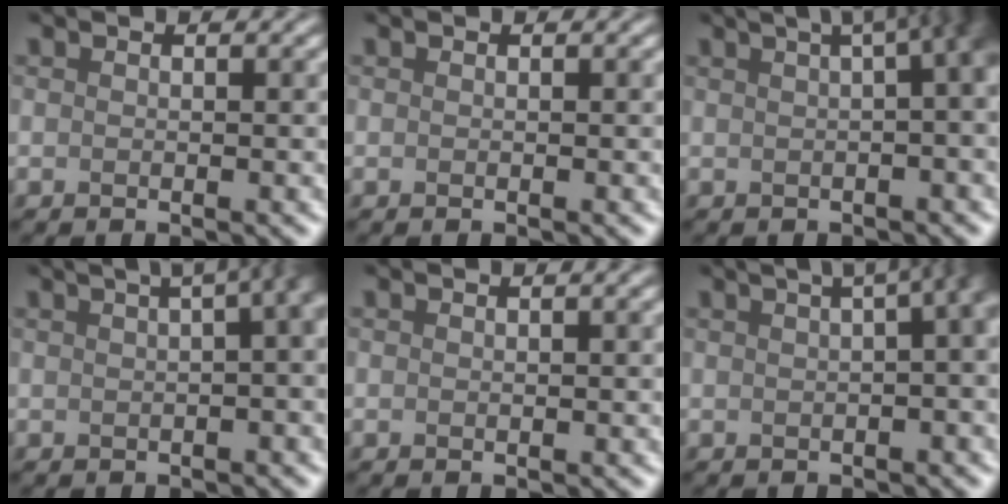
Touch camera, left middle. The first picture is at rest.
{"total": 0.0}
{"total": 14.1, "force": [3.7, 6.4, 11.9], "torque": [-0.074, 0.086, 0.038]}
{"total": 17.6, "force": [5.6, 8.4, 14.4], "torque": [-0.069, 0.085, 0.055]}
{"total": 1.8, "force": [0.7, 0.9, 1.4], "torque": [-0.005, 0.012, -0.003]}
{"total": 16.0, "force": [4.6, 7.5, 13.3], "torque": [-0.072, 0.084, 0.047]}